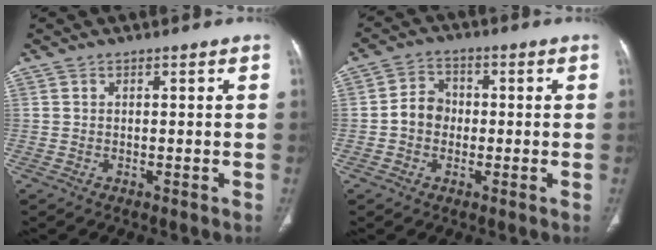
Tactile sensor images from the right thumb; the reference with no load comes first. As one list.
[{"total": 5.5, "force": [-0.7, 4.7, 2.8], "torque": [-0.030, 0.018, -0.020]}]